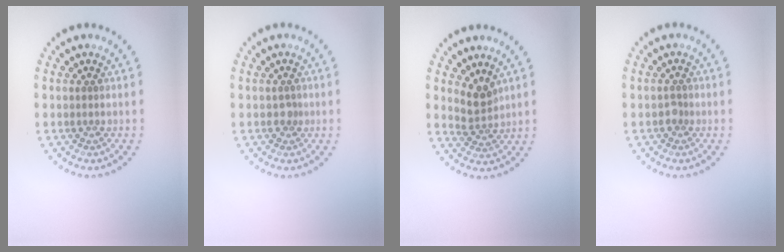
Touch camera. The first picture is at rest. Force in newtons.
{"total": 0.7, "press": 0.5, "slide": 0.4}
{"total": 2.3, "press": 1.7, "slide": 1.5}
{"total": 0.8, "press": 0.5, "slide": 0.6}